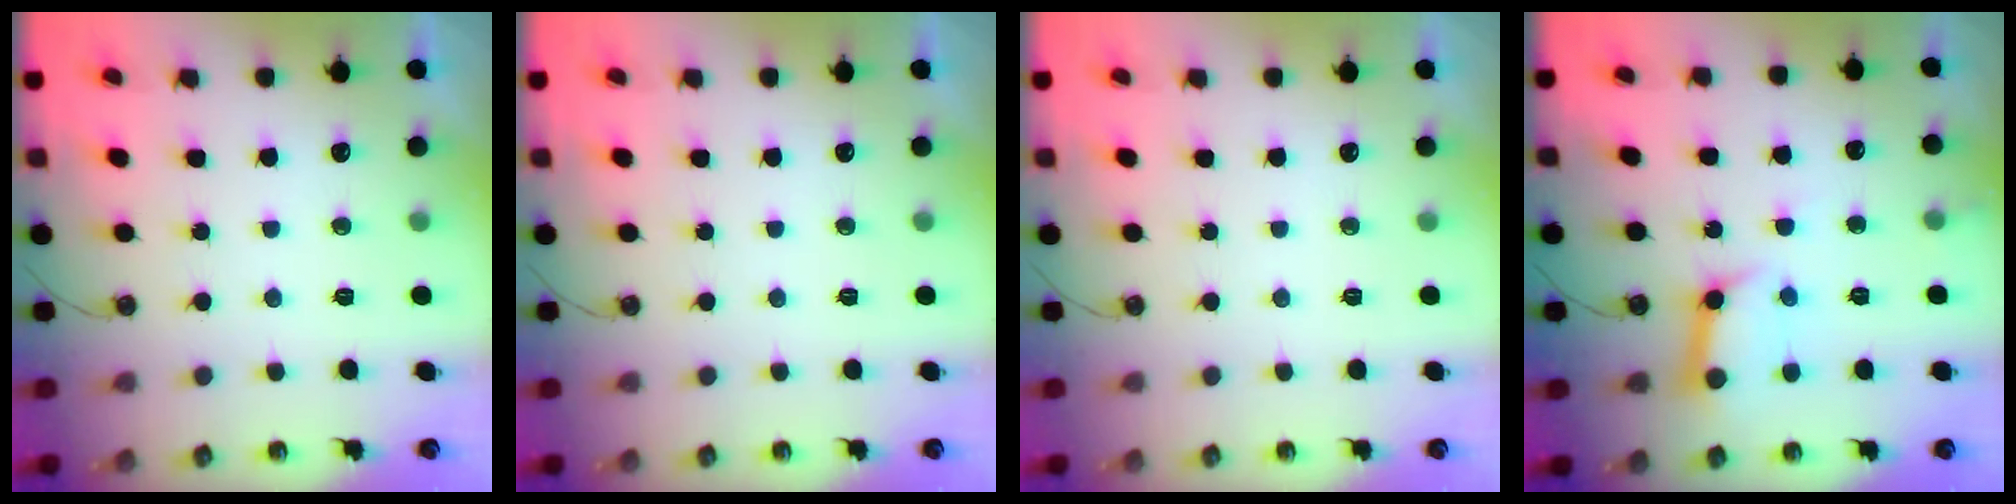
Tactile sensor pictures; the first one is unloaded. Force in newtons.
{"total": 0.0}
{"total": 0.0}
{"total": 10.7, "press": 10.6, "slide": 1.1}